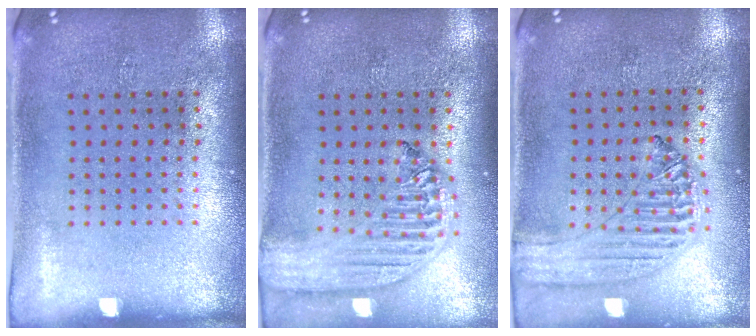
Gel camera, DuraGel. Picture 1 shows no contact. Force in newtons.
{"total": 2.4, "press": 2.1, "slide": 1.2}
{"total": 1.3, "press": 1.3, "slide": 0.1}